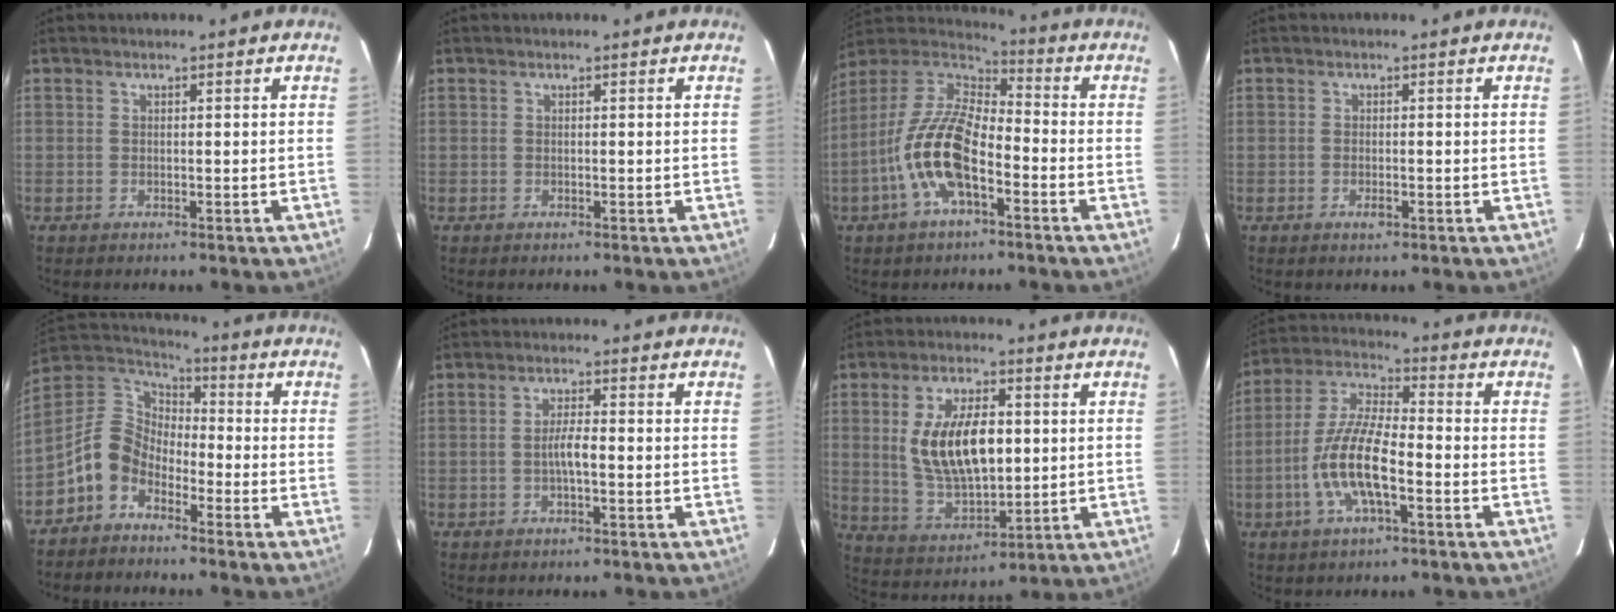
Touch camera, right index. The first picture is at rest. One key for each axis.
{"total": 0.0}
{"total": 15.3, "fx": -5.6, "fy": 6.3, "fz": 12.8, "tx": -0.263, "ty": 0.000, "tz": -0.115}
{"total": 1.4, "fx": -0.7, "fy": 0.7, "fz": 1.1, "tx": -0.021, "ty": -0.001, "tz": -0.012}
{"total": 10.2, "fx": -5.9, "fy": 6.9, "fz": 4.7, "tx": -0.108, "ty": 0.031, "tz": -0.129}
{"total": 3.0, "fx": -0.8, "fy": 0.4, "fz": 2.9, "tx": -0.055, "ty": 0.003, "tz": -0.015}
{"total": 14.8, "fx": 1.9, "fy": 7.2, "fz": 12.8, "tx": -0.245, "ty": -0.001, "tz": 0.050}
{"total": 12.6, "fx": -4.2, "fy": 3.7, "fz": 11.3, "tx": -0.238, "ty": -0.001, "tz": -0.082}